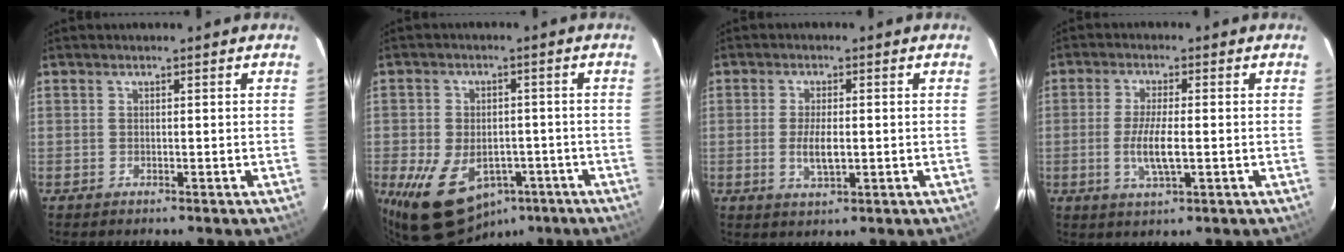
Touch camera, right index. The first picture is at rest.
{"total": 15.1, "force": [-7.0, 10.0, 8.8], "torque": [-0.192, -0.015, -0.097]}
{"total": 4.5, "force": [-0.7, 1.6, 4.2], "torque": [-0.083, -0.006, -0.011]}
{"total": 6.3, "force": [-1.2, 1.2, 6.1], "torque": [-0.120, -0.009, -0.021]}